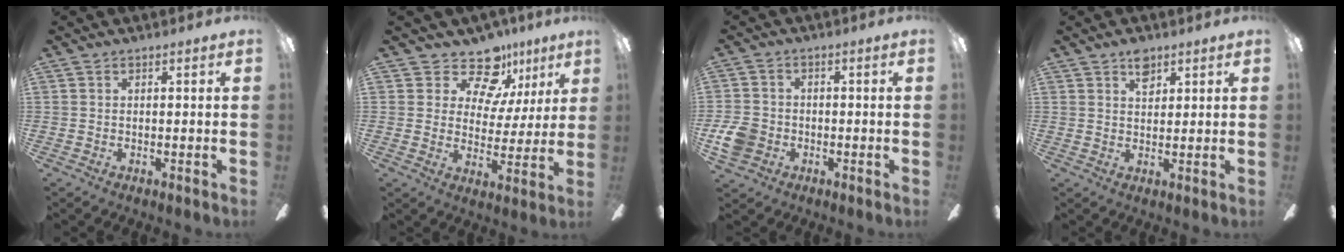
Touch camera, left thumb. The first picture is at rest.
{"total": 13.8, "force": [9.9, 7.9, 5.5], "torque": [-0.092, -0.063, 0.182]}
{"total": 6.6, "force": [-2.1, 5.4, 3.1], "torque": [-0.068, 0.015, -0.040]}
{"total": 4.2, "force": [2.7, 2.3, 2.2], "torque": [-0.025, -0.007, 0.044]}